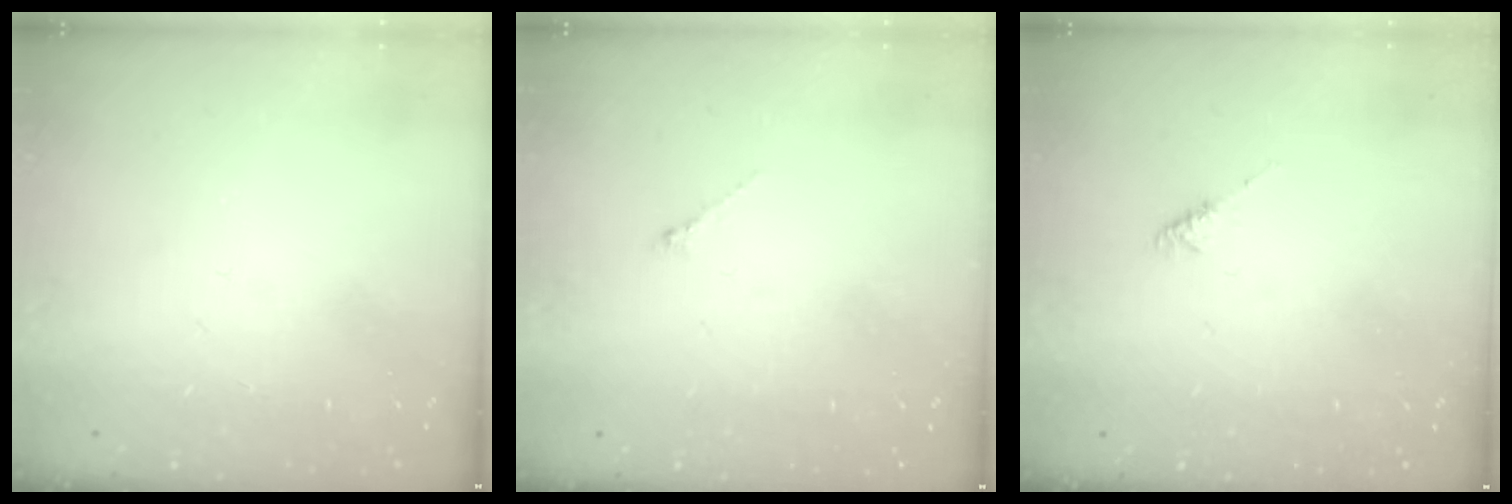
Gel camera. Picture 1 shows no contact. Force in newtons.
{"total": 0.6, "press": 0.5, "slide": 0.3}
{"total": 2.0, "press": 1.9, "slide": 0.4}